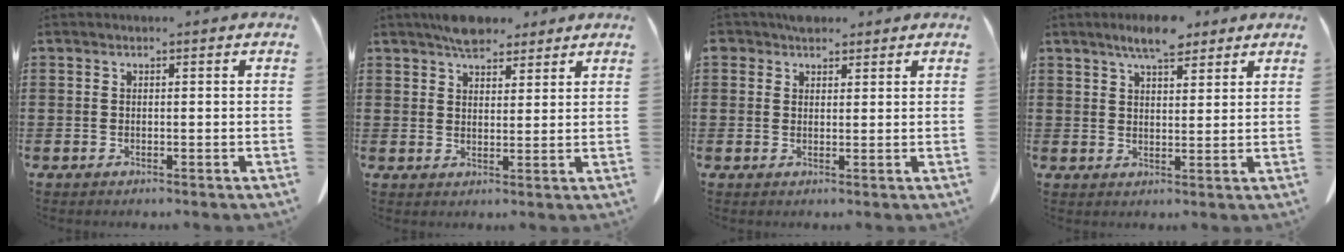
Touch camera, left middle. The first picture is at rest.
{"total": 5.2, "force": [4.4, 2.0, 1.9], "torque": [-0.039, -0.005, 0.081]}
{"total": 2.6, "force": [2.1, 1.4, 0.6], "torque": [-0.010, 0.004, 0.040]}
{"total": 5.9, "force": [4.7, 1.8, 3.0], "torque": [-0.060, -0.008, 0.085]}